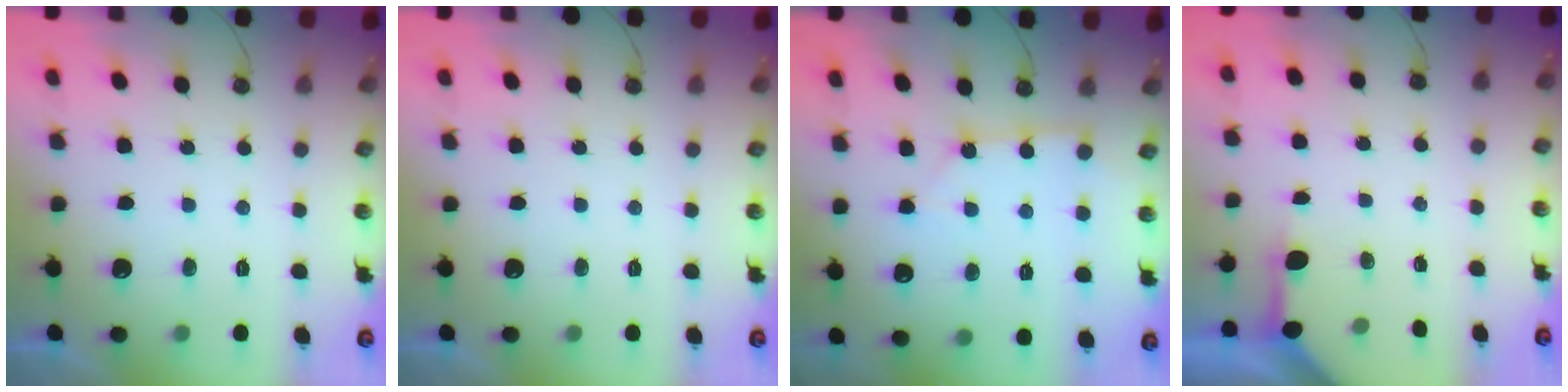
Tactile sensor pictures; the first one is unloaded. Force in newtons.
{"total": 0.0}
{"total": 2.7, "press": 2.7, "slide": 0.3}
{"total": 3.1, "press": 3.1, "slide": 0.5}